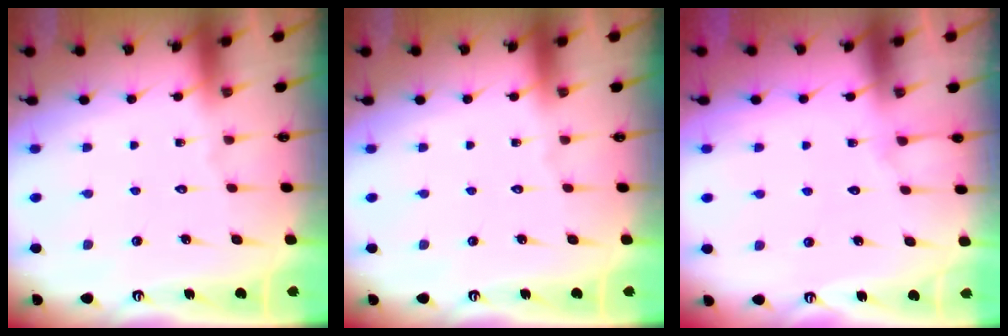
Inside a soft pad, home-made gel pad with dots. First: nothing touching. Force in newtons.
{"total": 0.0}
{"total": 3.9, "press": 3.9, "slide": 0.4}